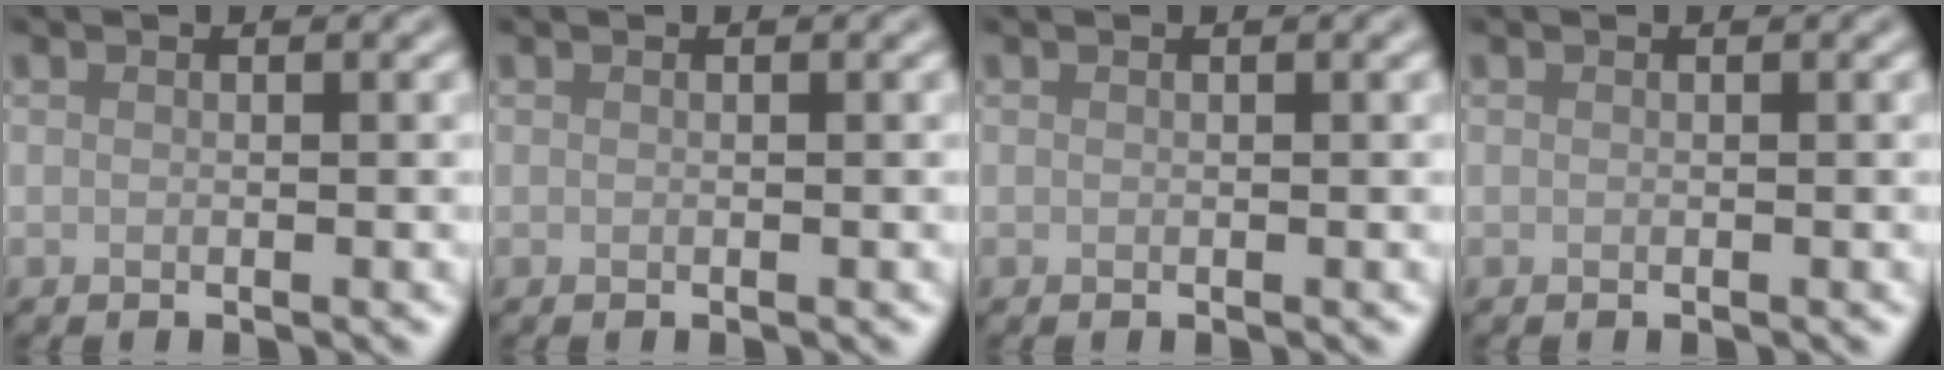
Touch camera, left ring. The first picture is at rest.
{"total": 0.0}
{"total": 0.0}
{"total": 0.0}